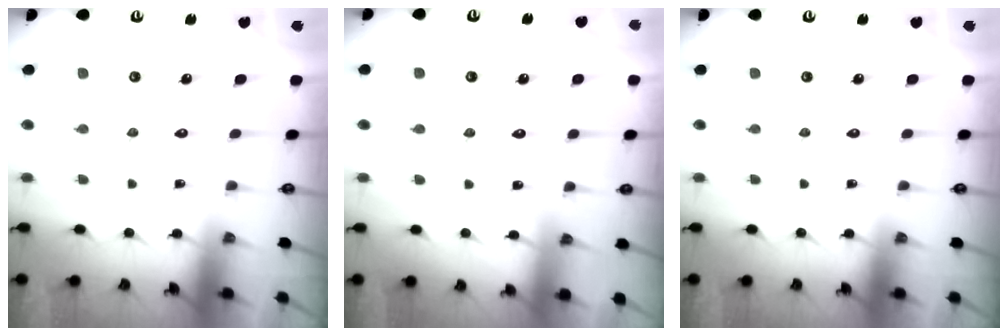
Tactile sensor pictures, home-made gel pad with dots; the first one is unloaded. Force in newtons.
{"total": 1.8, "press": 1.8, "slide": 0.2}
{"total": 0.0}